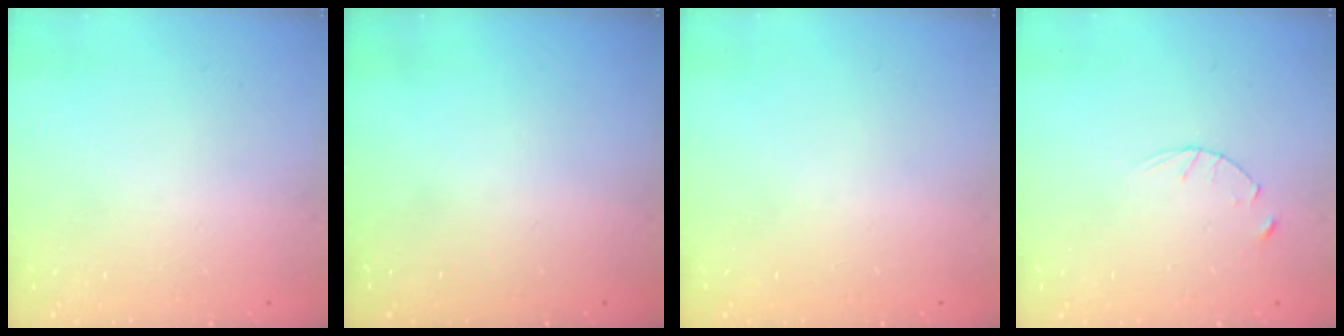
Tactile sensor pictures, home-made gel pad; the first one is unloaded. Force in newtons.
{"total": 0.0}
{"total": 0.0}
{"total": 2.8, "press": 2.8, "slide": 0.4}